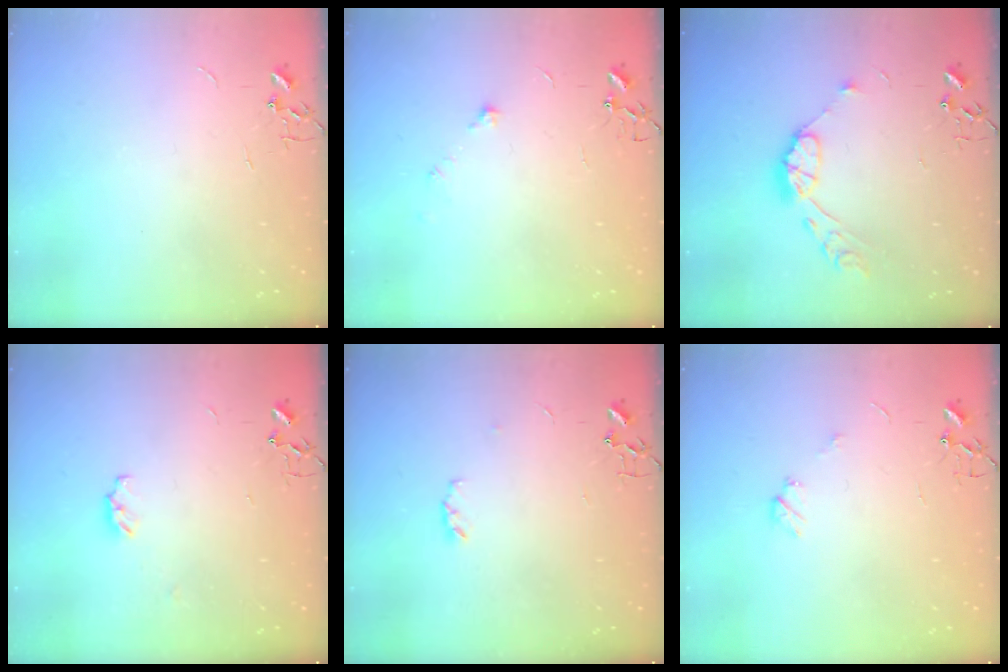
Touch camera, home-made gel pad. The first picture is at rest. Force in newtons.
{"total": 6.6, "press": 6.4, "slide": 1.9}
{"total": 10.2, "press": 10.2, "slide": 0.8}
{"total": 3.8, "press": 3.8, "slide": 0.5}
{"total": 3.8, "press": 3.8, "slide": 0.6}
{"total": 4.9, "press": 4.9, "slide": 0.6}